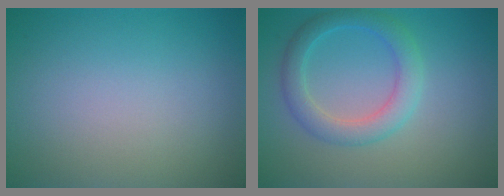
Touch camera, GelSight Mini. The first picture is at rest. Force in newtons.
{"total": 3.4, "press": 3.4, "slide": 0.2}